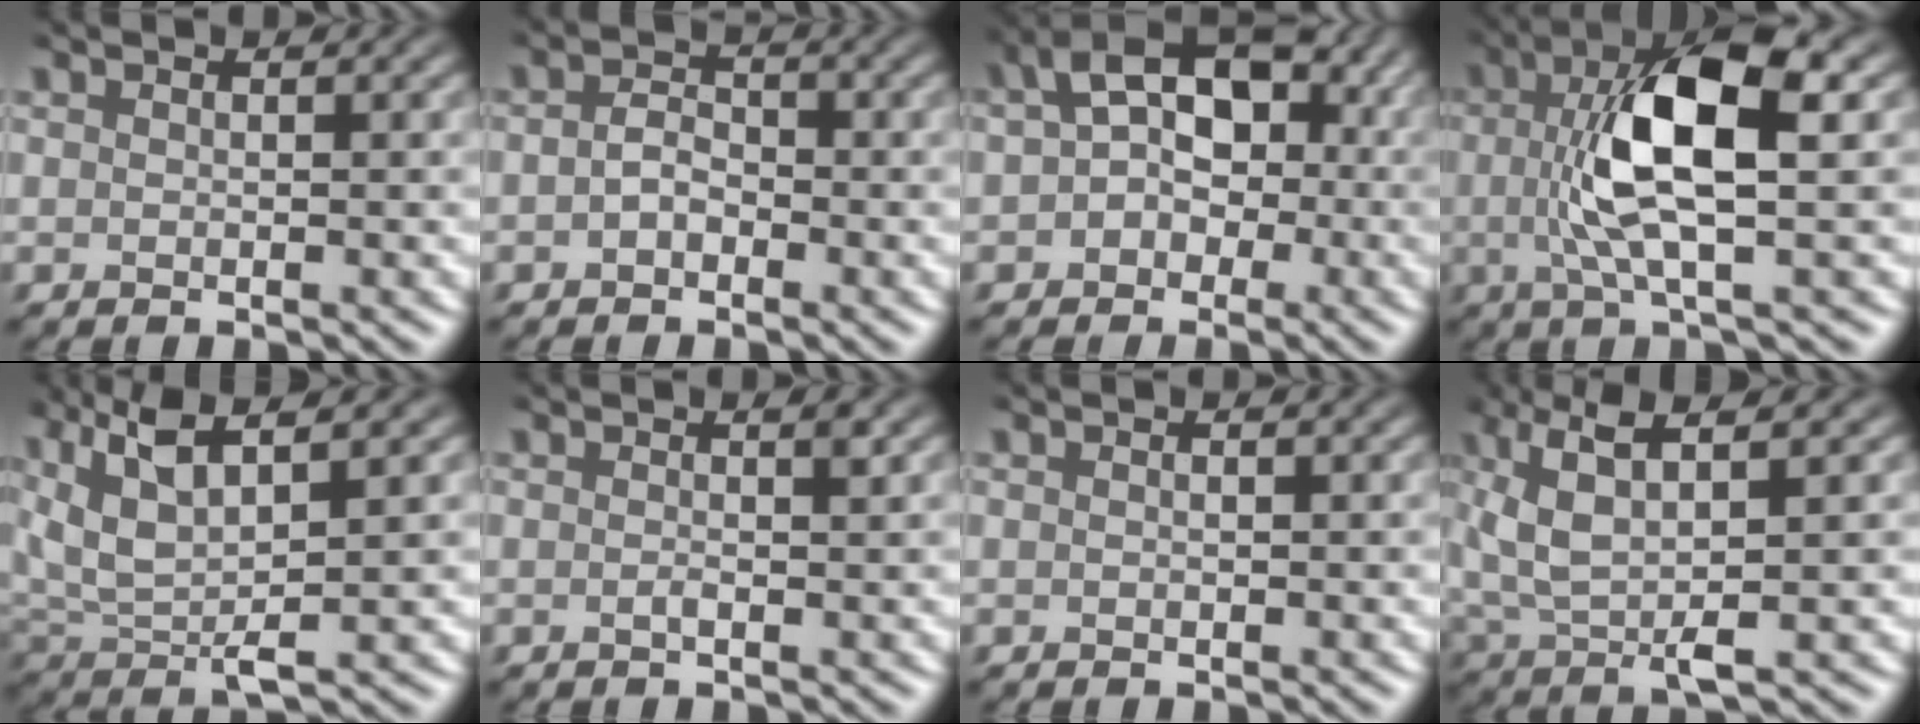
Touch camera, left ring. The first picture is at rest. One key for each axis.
{"total": 1.6, "fx": -0.5, "fy": 1.1, "fz": 1.1, "tx": -0.023, "ty": 0.004, "tz": -0.015}
{"total": 6.7, "fx": 0.9, "fy": 4.7, "fz": 4.7, "tx": -0.057, "ty": 0.016, "tz": 0.003}
{"total": 8.6, "fx": 0.9, "fy": 2.5, "fz": 8.1, "tx": -0.154, "ty": 0.004, "tz": 0.014}
{"total": 7.1, "fx": 3.7, "fy": 2.1, "fz": 5.7, "tx": -0.132, "ty": 0.006, "tz": 0.074}
{"total": 1.1, "fx": 0.0, "fy": 0.1, "fz": 1.1, "tx": -0.019, "ty": -0.001, "tz": -0.002}
{"total": 0.0}
{"total": 6.2, "fx": 1.7, "fy": 2.1, "fz": 5.6, "tx": -0.116, "ty": 0.003, "tz": 0.031}